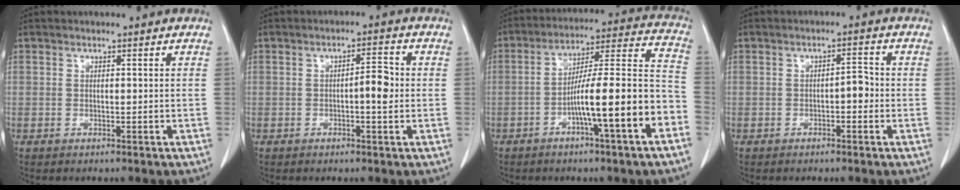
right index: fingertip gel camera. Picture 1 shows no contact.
{"total": 3.7, "force": [-0.3, 0.8, 3.6], "torque": [-0.054, 0.005, -0.006]}
{"total": 15.7, "force": [-6.0, 0.4, 14.5], "torque": [-0.222, 0.020, -0.096]}
{"total": 2.5, "force": [-0.6, 0.9, 2.2], "torque": [-0.029, 0.008, -0.009]}